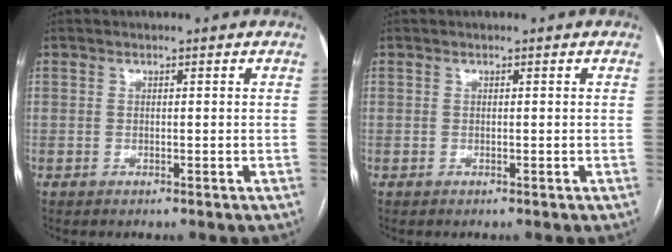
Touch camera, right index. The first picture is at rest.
{"total": 0.0}